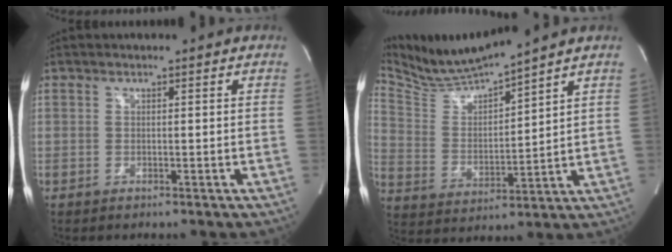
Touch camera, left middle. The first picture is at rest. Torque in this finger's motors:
{"motor_torque": [-0.53, -0.57, -0.28, -0.04]}